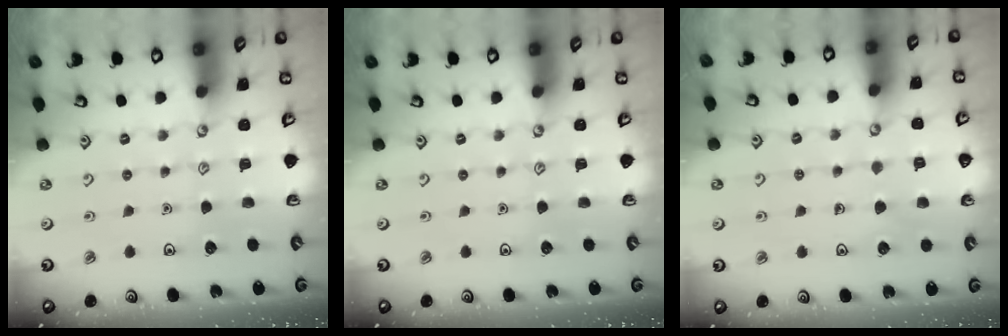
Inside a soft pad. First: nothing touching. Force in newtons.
{"total": 0.0}
{"total": 4.8, "press": 4.7, "slide": 0.3}